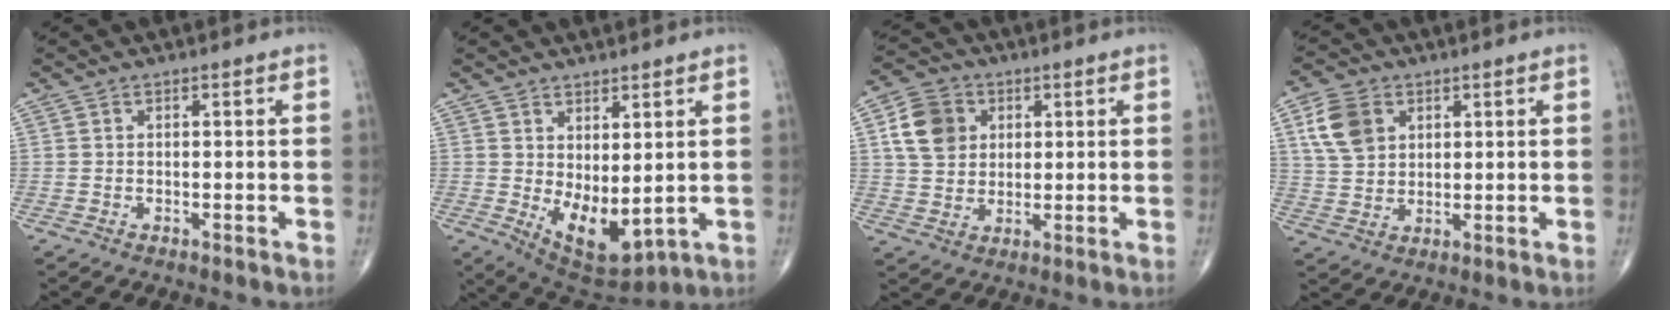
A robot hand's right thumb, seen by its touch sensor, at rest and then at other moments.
{"total": 9.3, "force": [0.3, 4.5, 8.2], "torque": [-0.117, -0.024, 0.029]}
{"total": 9.3, "force": [2.7, 7.5, 4.6], "torque": [-0.065, -0.001, 0.048]}
{"total": 8.6, "force": [3.3, 6.3, 4.8], "torque": [-0.080, -0.007, 0.066]}